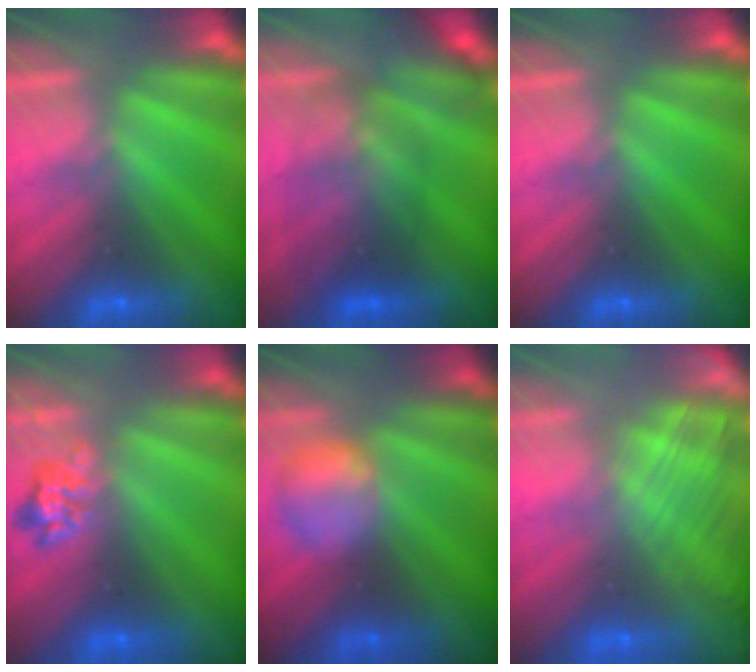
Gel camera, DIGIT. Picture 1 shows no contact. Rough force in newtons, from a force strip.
{"total": 2.6}
{"total": 0.0}
{"total": 2.4}
{"total": 2.4}
{"total": 2.9}